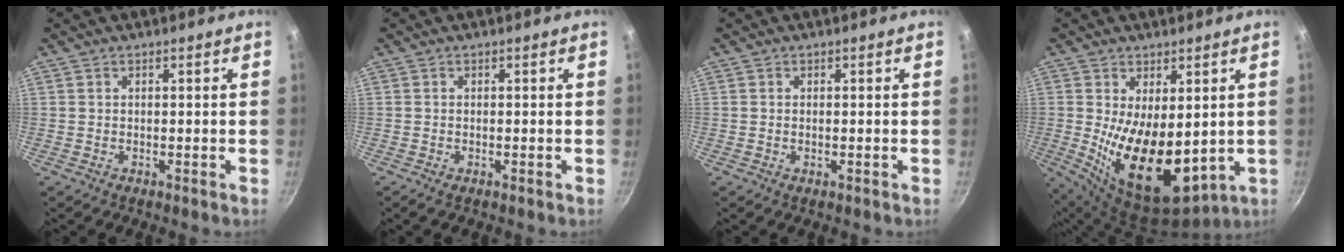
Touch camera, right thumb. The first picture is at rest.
{"total": 0.6, "force": [-0.3, 0.1, 0.4], "torque": [-0.011, 0.002, -0.007]}
{"total": 0.6, "force": [-0.1, 0.2, 0.5], "torque": [-0.010, 0.001, -0.001]}
{"total": 15.9, "force": [0.2, 8.3, 13.6], "torque": [-0.209, -0.041, 0.027]}